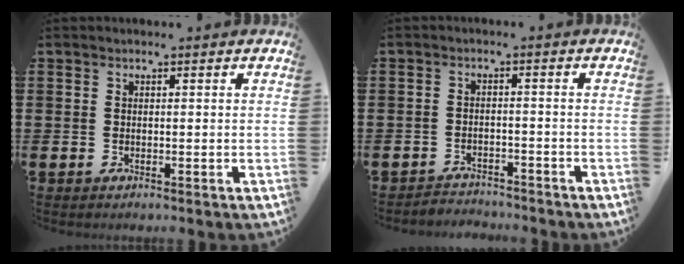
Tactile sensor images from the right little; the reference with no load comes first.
{"total": 2.2, "force": [-2.2, 0.2, -0.3], "torque": [-0.002, 0.003, -0.050]}